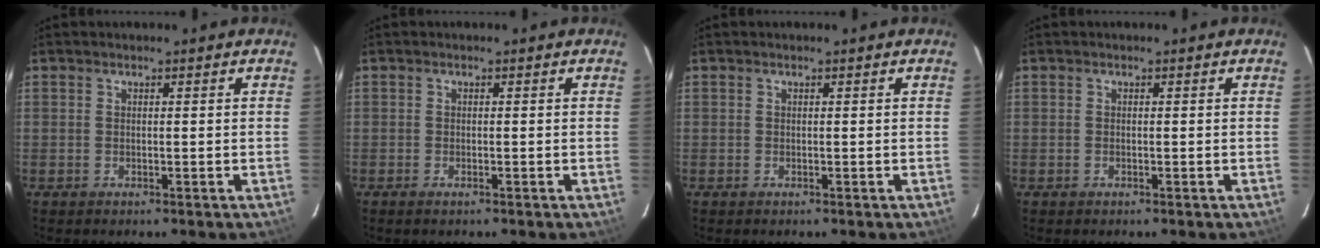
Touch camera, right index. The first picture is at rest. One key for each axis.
{"total": 0.8, "fx": -0.6, "fy": 0.2, "fz": 0.5, "tx": -0.010, "ty": -0.001, "tz": -0.012}
{"total": 0.0}
{"total": 0.0}